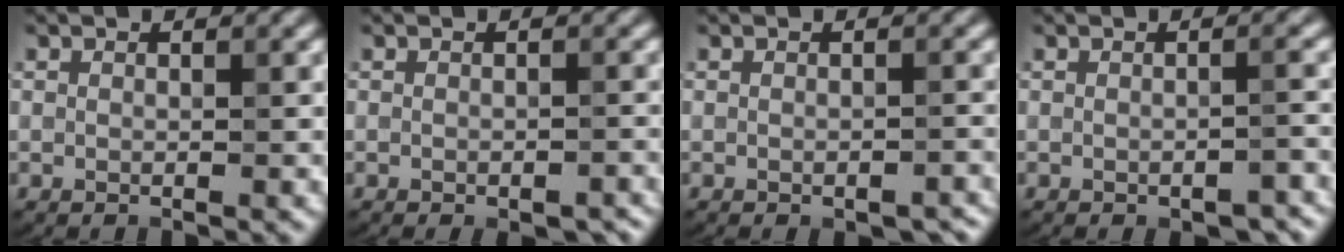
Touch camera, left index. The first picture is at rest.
{"total": 1.5, "force": [-1.2, 0.3, 0.8], "torque": [-0.015, -0.002, -0.013]}
{"total": 1.4, "force": [-1.1, 0.3, 0.8], "torque": [-0.014, -0.003, -0.013]}
{"total": 2.3, "force": [-1.2, 0.7, 1.9], "torque": [-0.026, 0.000, -0.019]}